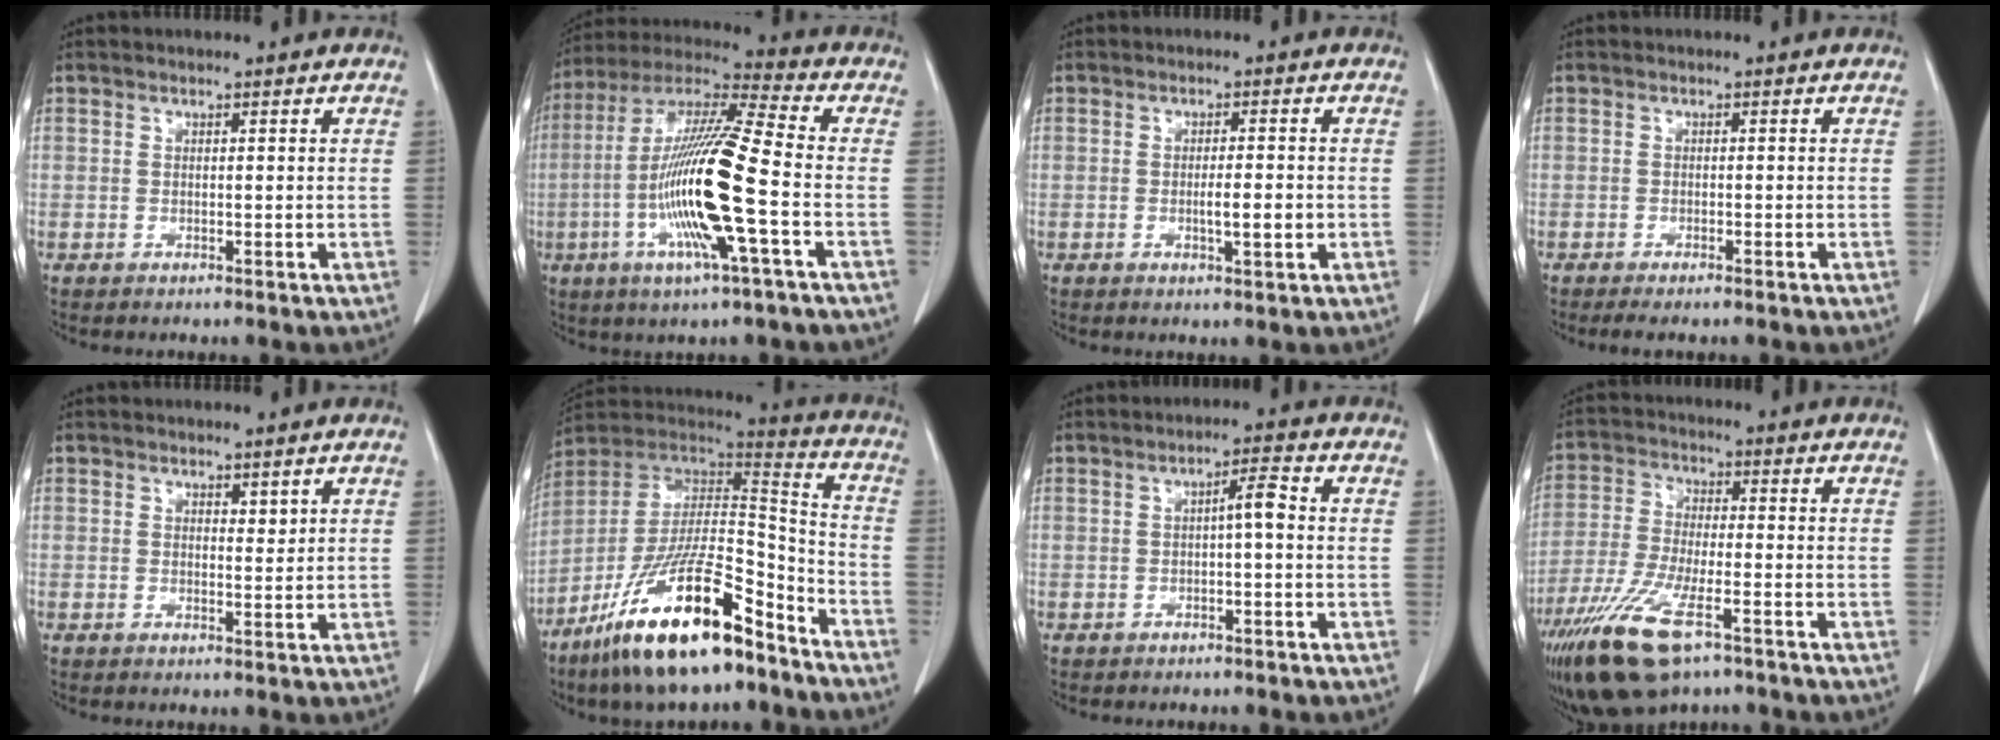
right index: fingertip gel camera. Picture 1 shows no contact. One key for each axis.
{"total": 17.9, "fx": -4.2, "fy": 0.6, "fz": 17.4, "tx": -0.350, "ty": -0.009, "tz": -0.087}
{"total": 3.5, "fx": -0.7, "fy": 0.5, "fz": 3.4, "tx": -0.058, "ty": -0.002, "tz": -0.007}
{"total": 3.1, "fx": -2.5, "fy": 0.4, "fz": 1.8, "tx": -0.022, "ty": -0.006, "tz": -0.032}
{"total": 1.3, "fx": 0.9, "fy": 0.5, "fz": 0.7, "tx": -0.007, "ty": -0.008, "tz": 0.013}
{"total": 22.2, "fx": -15.0, "fy": 4.8, "fz": 15.7, "tx": -0.278, "ty": -0.007, "tz": -0.265}
{"total": 3.0, "fx": -0.1, "fy": 0.4, "fz": 3.0, "tx": -0.046, "ty": 0.006, "tz": -0.003}
{"total": 13.4, "fx": -8.0, "fy": 3.3, "fz": 10.2, "tx": -0.208, "ty": -0.029, "tz": -0.143}